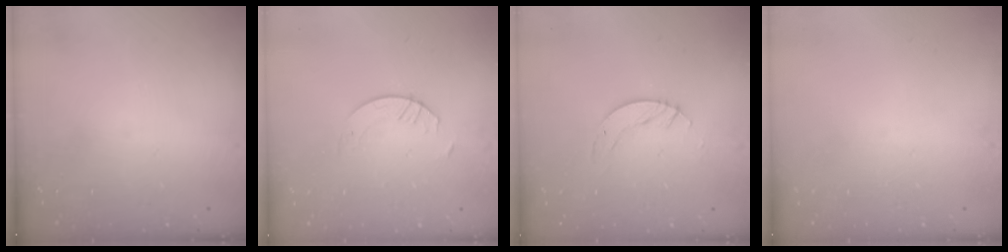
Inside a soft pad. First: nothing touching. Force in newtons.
{"total": 2.9, "press": 2.9, "slide": 0.3}
{"total": 3.0, "press": 3.0, "slide": 0.2}
{"total": 0.0}